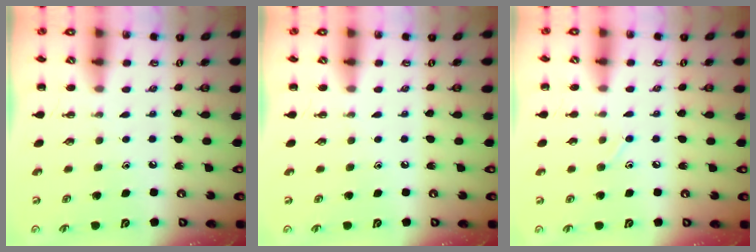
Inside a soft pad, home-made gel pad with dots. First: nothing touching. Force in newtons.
{"total": 0.0}
{"total": 5.3, "press": 4.9, "slide": 2.0}